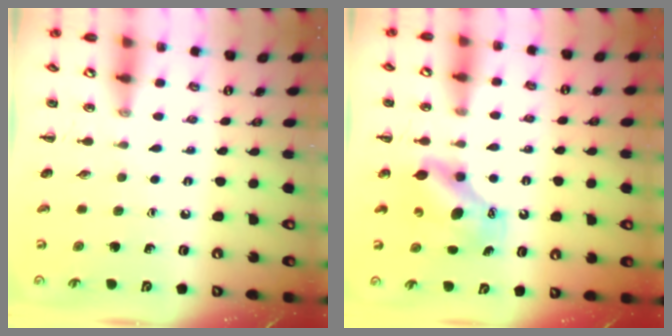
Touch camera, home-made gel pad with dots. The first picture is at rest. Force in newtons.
{"total": 8.4, "press": 8.3, "slide": 1.4}